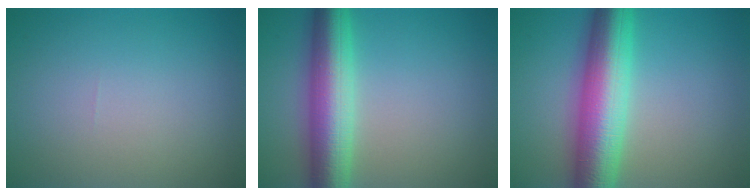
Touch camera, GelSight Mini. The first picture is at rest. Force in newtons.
{"total": 7.6, "press": 7.6, "slide": 0.2}
{"total": 9.4, "press": 9.4, "slide": 0.0}